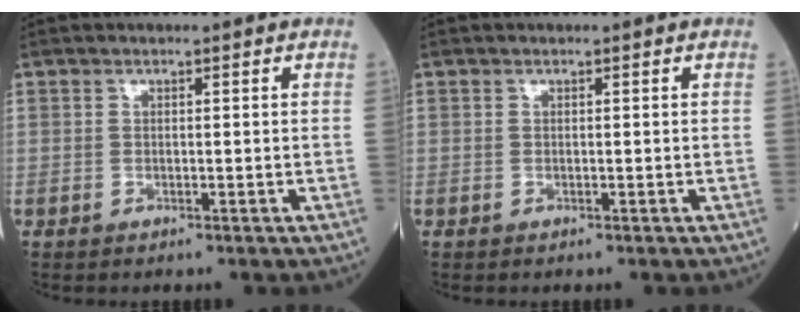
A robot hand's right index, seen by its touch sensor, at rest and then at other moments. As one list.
[{"total": 0.0}]